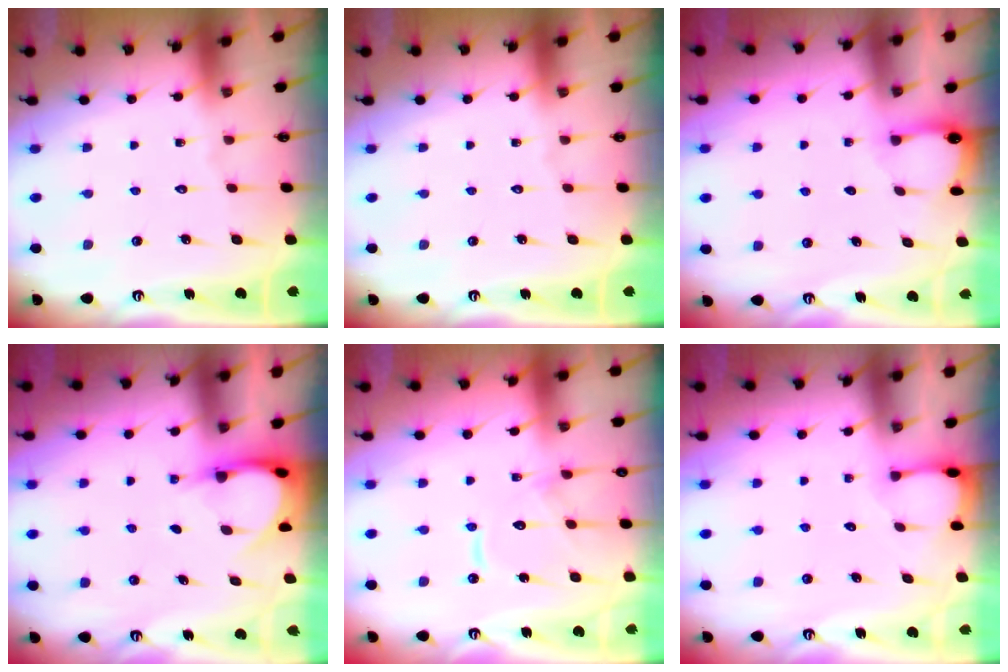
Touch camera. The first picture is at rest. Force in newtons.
{"total": 0.0}
{"total": 2.0, "press": 2.0, "slide": 0.2}
{"total": 3.7, "press": 3.7, "slide": 0.4}
{"total": 11.5, "press": 11.4, "slide": 1.0}
{"total": 2.0, "press": 2.0, "slide": 0.3}